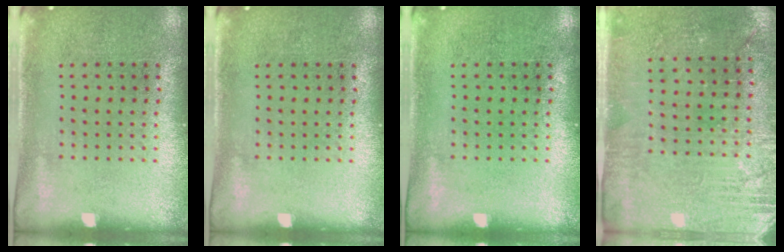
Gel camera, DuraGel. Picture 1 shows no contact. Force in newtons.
{"total": 0.0}
{"total": 0.0}
{"total": 2.8, "press": 2.7, "slide": 0.7}